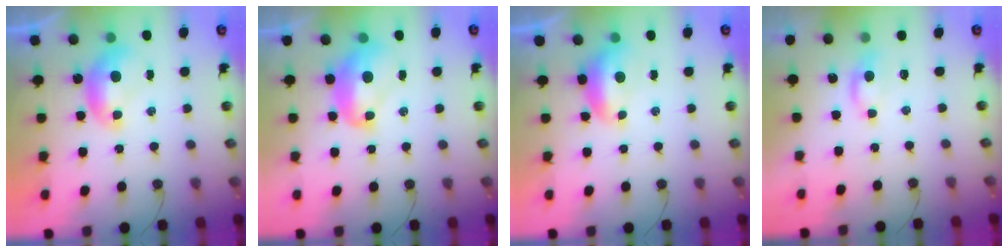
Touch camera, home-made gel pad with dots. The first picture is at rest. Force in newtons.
{"total": 3.1, "press": 3.1, "slide": 0.5}
{"total": 1.0, "press": 0.8, "slide": 0.6}
{"total": 0.9, "press": 0.7, "slide": 0.6}